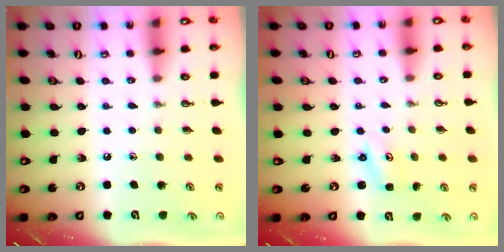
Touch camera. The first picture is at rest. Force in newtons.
{"total": 1.7, "press": 1.7, "slide": 0.3}